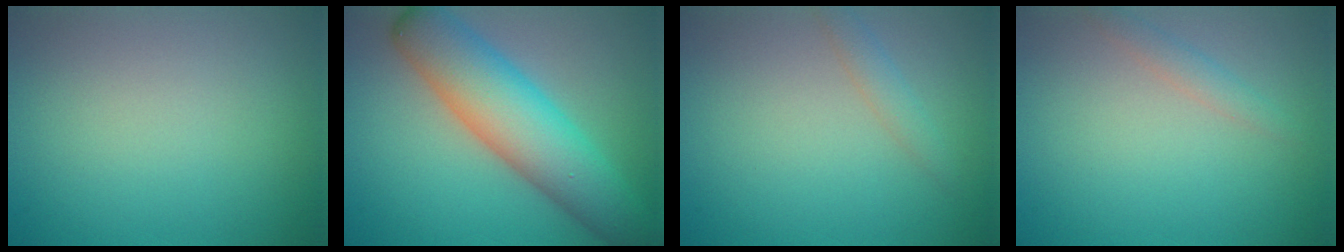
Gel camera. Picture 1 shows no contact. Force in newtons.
{"total": 8.7, "press": 8.7, "slide": 0.3}
{"total": 1.3, "press": 1.3, "slide": 0.1}
{"total": 1.3, "press": 1.3, "slide": 0.1}